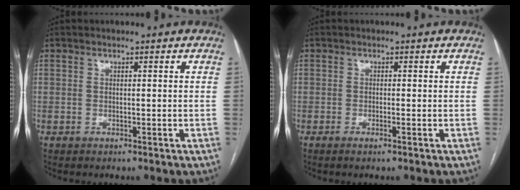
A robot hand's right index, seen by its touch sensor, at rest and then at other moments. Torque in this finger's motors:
{"motor_torque": [0.13, 0.12, -0.03, 0.00]}